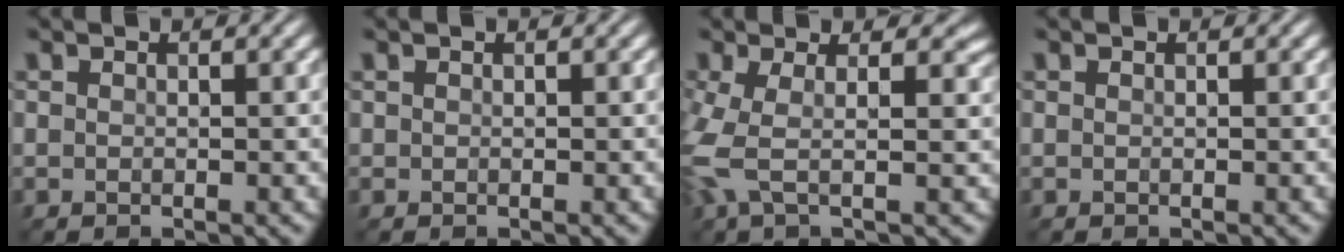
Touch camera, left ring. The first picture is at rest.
{"total": 0.0}
{"total": 5.6, "force": [0.1, 2.3, 5.1], "torque": [-0.122, -0.009, -0.008]}
{"total": 0.0}